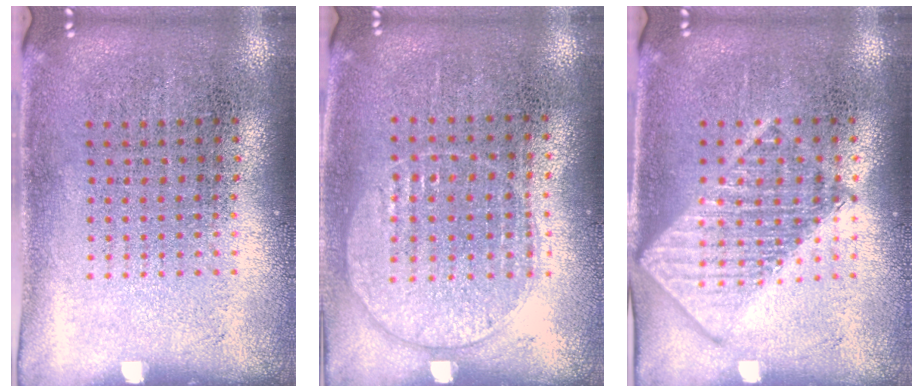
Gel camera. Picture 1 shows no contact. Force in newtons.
{"total": 1.0, "press": 0.9, "slide": 0.4}
{"total": 1.7, "press": 1.7, "slide": 0.3}